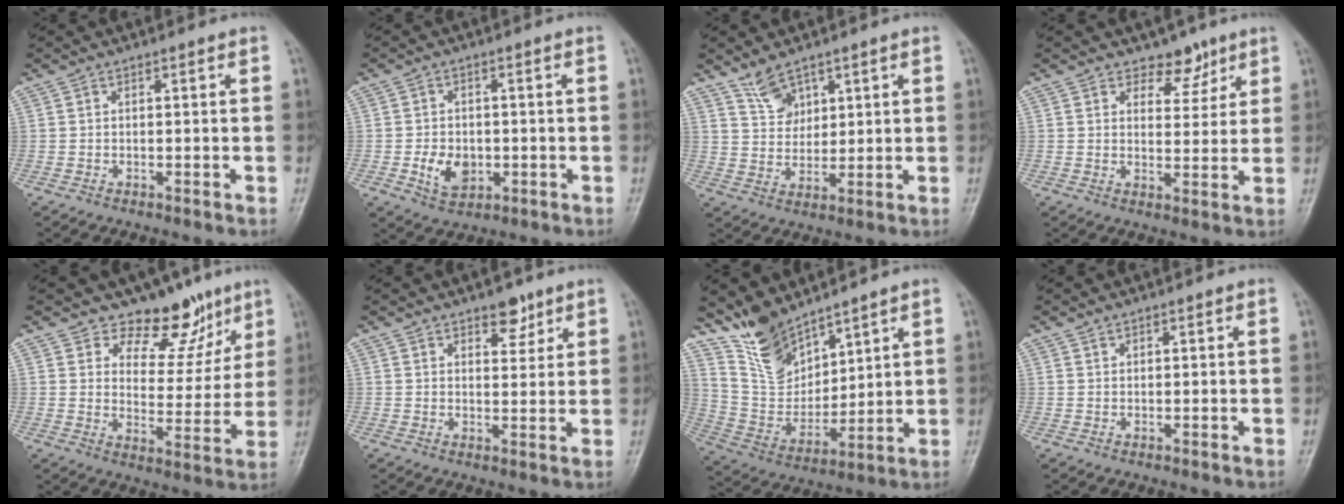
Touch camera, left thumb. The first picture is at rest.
{"total": 6.0, "force": [-1.4, 4.4, 3.9], "torque": [-0.048, 0.000, -0.017]}
{"total": 5.3, "force": [3.9, 3.0, 2.0], "torque": [-0.017, -0.028, 0.082]}
{"total": 5.0, "force": [3.6, 3.2, 1.5], "torque": [0.012, -0.022, 0.054]}
{"total": 10.7, "force": [8.0, 6.1, 3.6], "torque": [-0.004, -0.054, 0.122]}
{"total": 4.4, "force": [3.0, 2.3, 2.2], "torque": [-0.007, -0.018, 0.045]}
{"total": 11.5, "force": [9.6, 4.8, 4.0], "torque": [-0.051, -0.064, 0.205]}
{"total": 0.7, "force": [0.6, 0.3, 0.1], "torque": [0.000, -0.005, 0.011]}